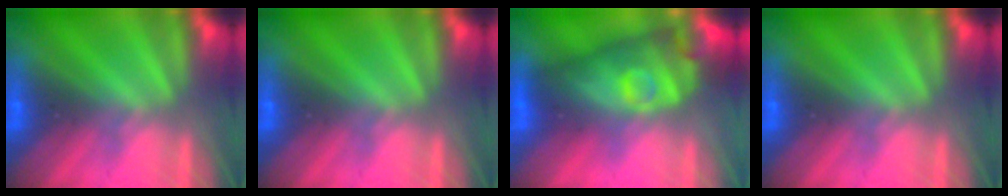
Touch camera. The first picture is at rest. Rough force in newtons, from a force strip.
{"total": 0.0}
{"total": 4.5}
{"total": 0.0}